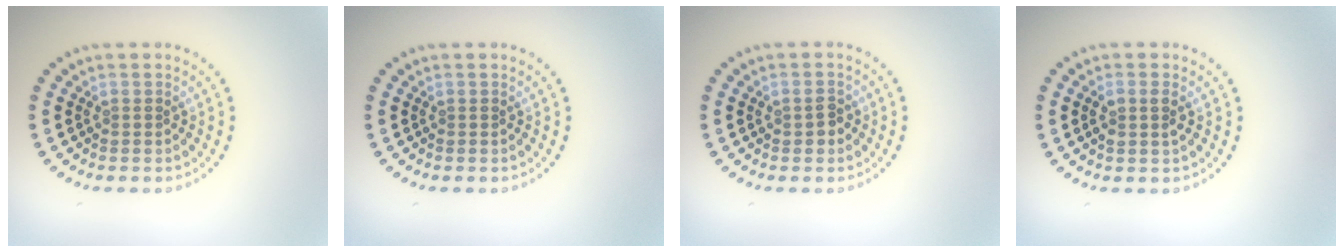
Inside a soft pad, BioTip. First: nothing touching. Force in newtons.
{"total": 0.0}
{"total": 1.4, "press": 1.4, "slide": 0.1}
{"total": 1.6, "press": 1.4, "slide": 0.6}